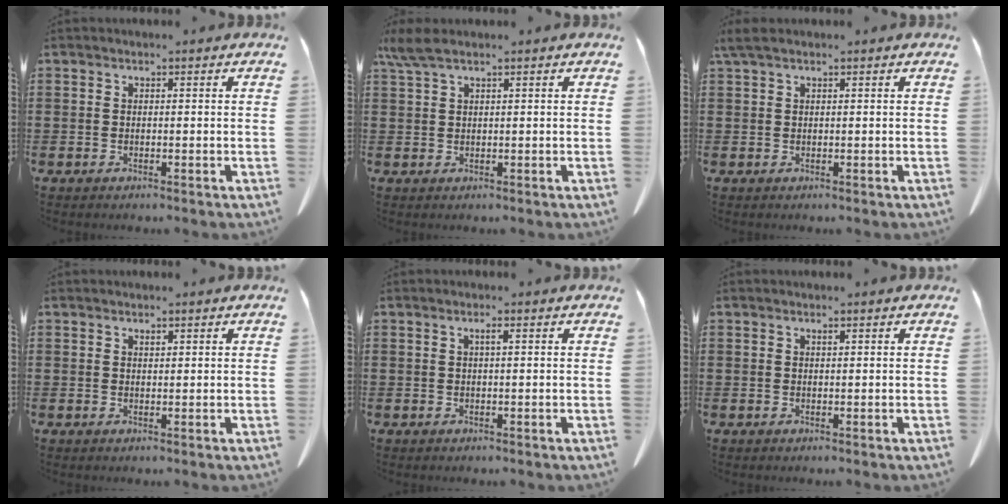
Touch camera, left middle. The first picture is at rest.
{"total": 3.2, "force": [2.0, 0.5, 2.5], "torque": [-0.061, -0.003, 0.036]}
{"total": 1.4, "force": [0.9, 0.3, 1.1], "torque": [-0.025, 0.000, 0.017]}
{"total": 0.7, "force": [0.6, 0.2, 0.2], "torque": [-0.008, -0.003, 0.013]}
{"total": 1.0, "force": [0.3, 0.0, 1.0], "torque": [-0.018, -0.003, 0.005]}
{"total": 0.5, "force": [0.3, 0.0, 0.4], "torque": [-0.009, -0.002, 0.008]}